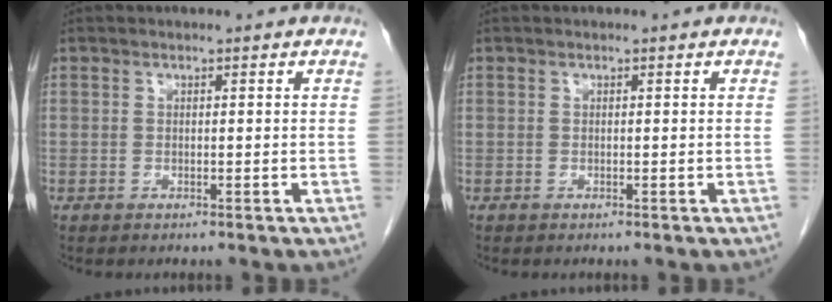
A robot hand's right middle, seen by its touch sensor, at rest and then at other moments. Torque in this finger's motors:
{"motor_torque": [-0.15, 0.11, 0.00, -0.01]}